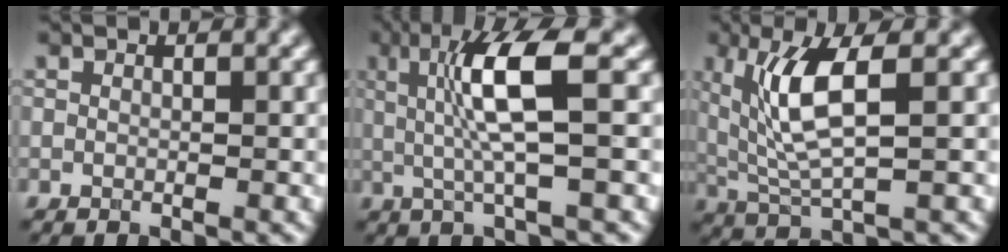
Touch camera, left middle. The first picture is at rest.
{"total": 6.0, "force": [0.8, 0.8, 5.8], "torque": [-0.120, 0.002, 0.022]}
{"total": 6.0, "force": [1.5, 1.8, 5.5], "torque": [-0.117, -0.006, 0.039]}